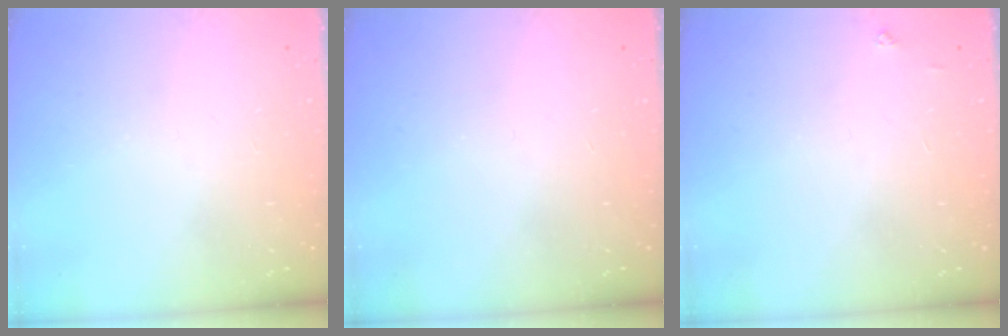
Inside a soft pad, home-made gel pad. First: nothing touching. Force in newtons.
{"total": 0.0}
{"total": 3.8, "press": 3.8, "slide": 0.4}